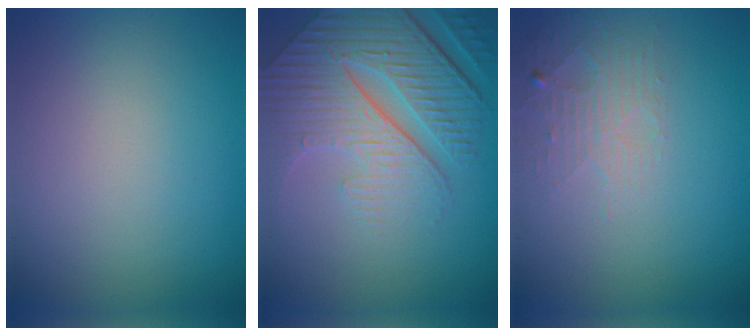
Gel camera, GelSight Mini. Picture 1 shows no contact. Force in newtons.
{"total": 8.8, "press": 6.2, "slide": 6.3}
{"total": 2.2, "press": 2.2, "slide": 0.5}